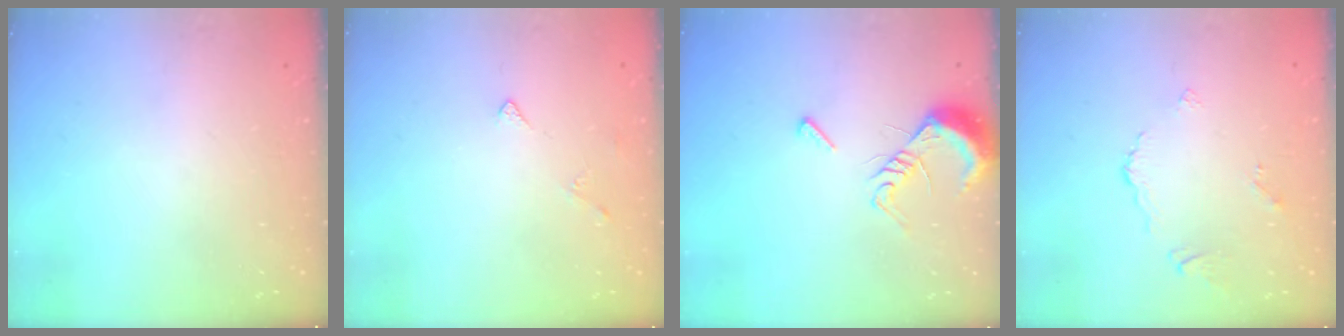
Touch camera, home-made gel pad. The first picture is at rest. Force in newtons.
{"total": 3.0, "press": 2.9, "slide": 0.5}
{"total": 9.5, "press": 9.4, "slide": 0.9}
{"total": 3.0, "press": 2.9, "slide": 0.6}